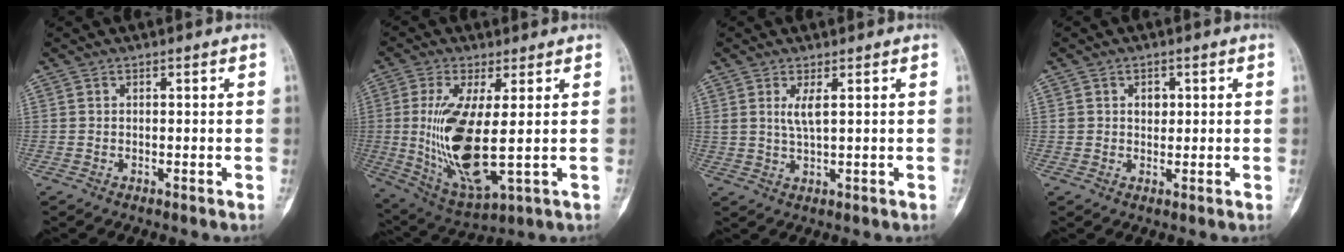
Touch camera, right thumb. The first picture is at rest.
{"total": 15.7, "force": [0.1, 4.9, 14.9], "torque": [-0.312, -0.026, 0.019]}
{"total": 3.2, "force": [1.1, 0.5, 2.9], "torque": [-0.065, -0.013, 0.029]}
{"total": 2.6, "force": [0.7, 2.1, 1.4], "torque": [-0.004, -0.002, 0.011]}